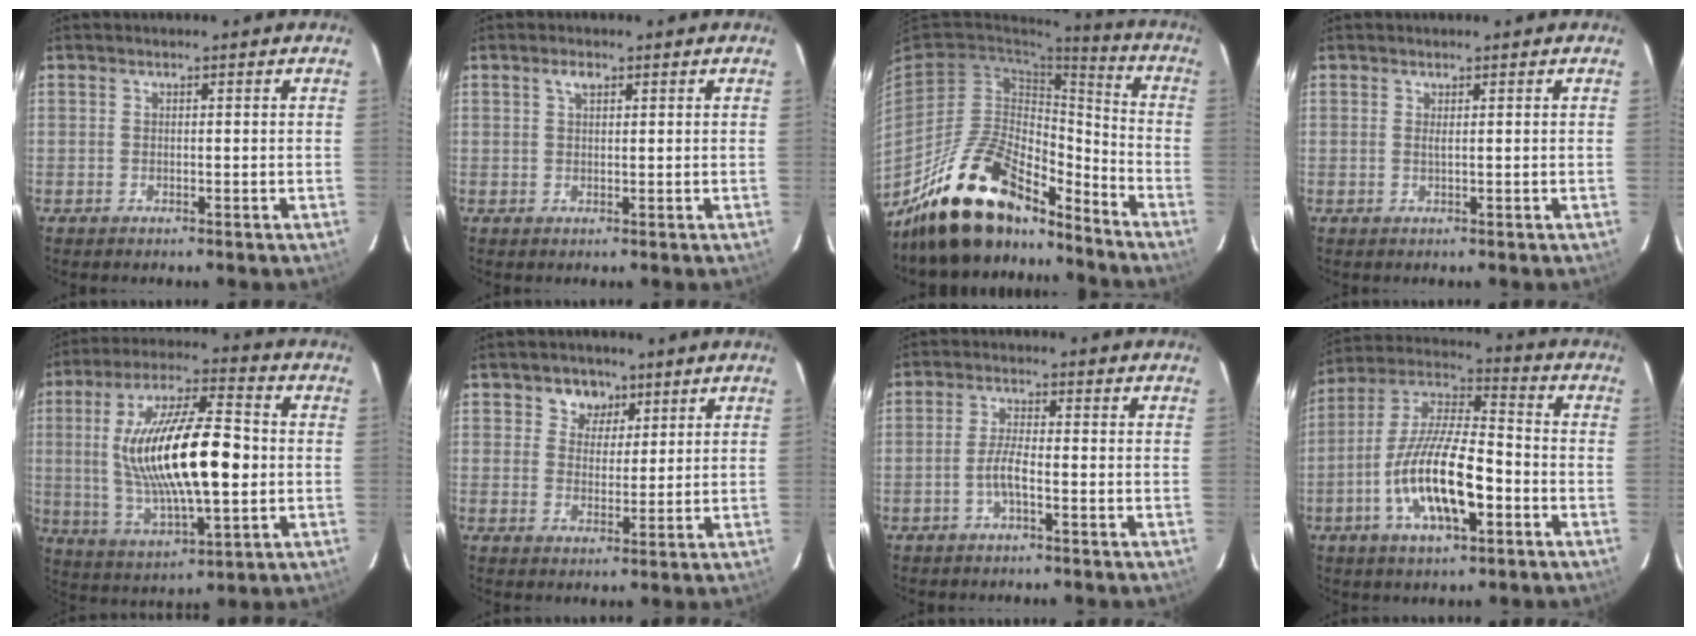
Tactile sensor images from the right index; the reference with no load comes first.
{"total": 1.8, "force": [1.0, 0.9, 1.2], "torque": [-0.023, 0.006, 0.017]}
{"total": 20.0, "force": [-15.0, 8.0, 10.5], "torque": [-0.217, 0.000, -0.252]}
{"total": 0.6, "force": [0.3, -0.2, 0.5], "torque": [-0.012, -0.001, 0.005]}
{"total": 21.3, "force": [0.4, 6.5, 20.2], "torque": [-0.377, 0.005, 0.017]}
{"total": 5.1, "force": [2.9, 4.1, 1.0], "torque": [-0.008, 0.005, 0.048]}
{"total": 3.5, "force": [-1.6, 0.4, 3.1], "torque": [-0.068, 0.002, -0.032]}
{"total": 16.4, "force": [-5.6, 5.2, 14.5], "torque": [-0.288, -0.006, -0.104]}